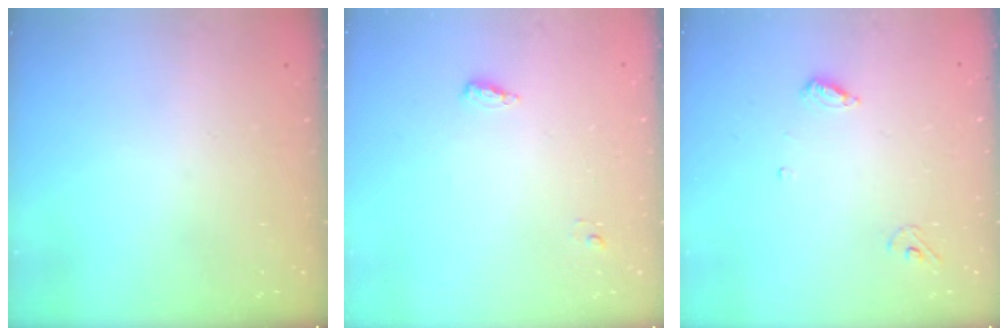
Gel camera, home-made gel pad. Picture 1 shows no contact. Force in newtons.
{"total": 4.6, "press": 4.4, "slide": 1.1}
{"total": 5.9, "press": 5.9, "slide": 0.6}